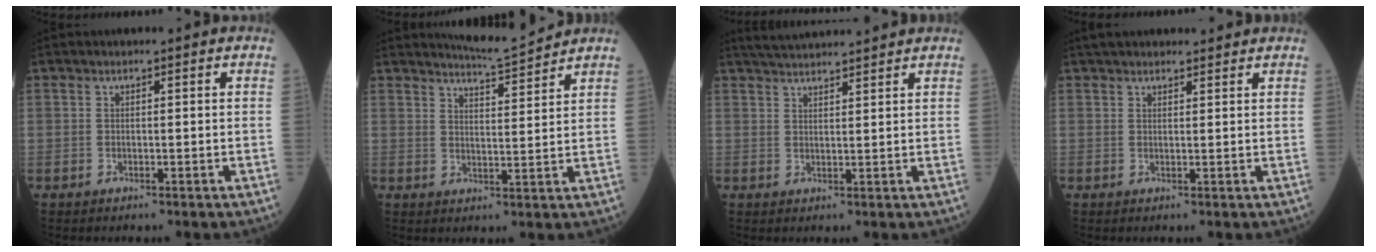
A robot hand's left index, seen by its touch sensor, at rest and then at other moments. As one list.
[{"total": 5.4, "force": [5.4, -0.5, 0.4], "torque": [-0.021, -0.010, 0.084]}, {"total": 7.7, "force": [7.3, 0.0, 2.4], "torque": [-0.045, 0.033, 0.113]}, {"total": 7.2, "force": [6.5, 1.9, 2.4], "torque": [-0.026, 0.034, 0.093]}]